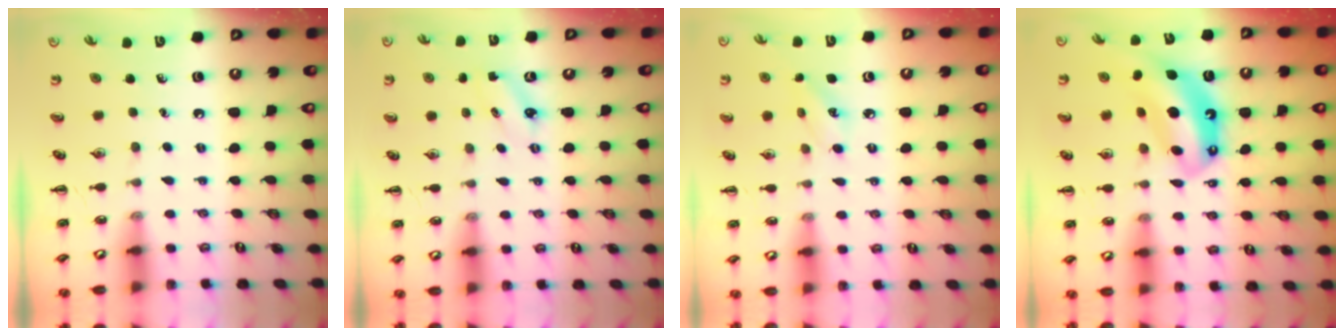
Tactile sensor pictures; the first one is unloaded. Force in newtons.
{"total": 2.9, "press": 2.8, "slide": 0.7}
{"total": 5.2, "press": 5.0, "slide": 1.4}
{"total": 12.5, "press": 12.1, "slide": 3.2}